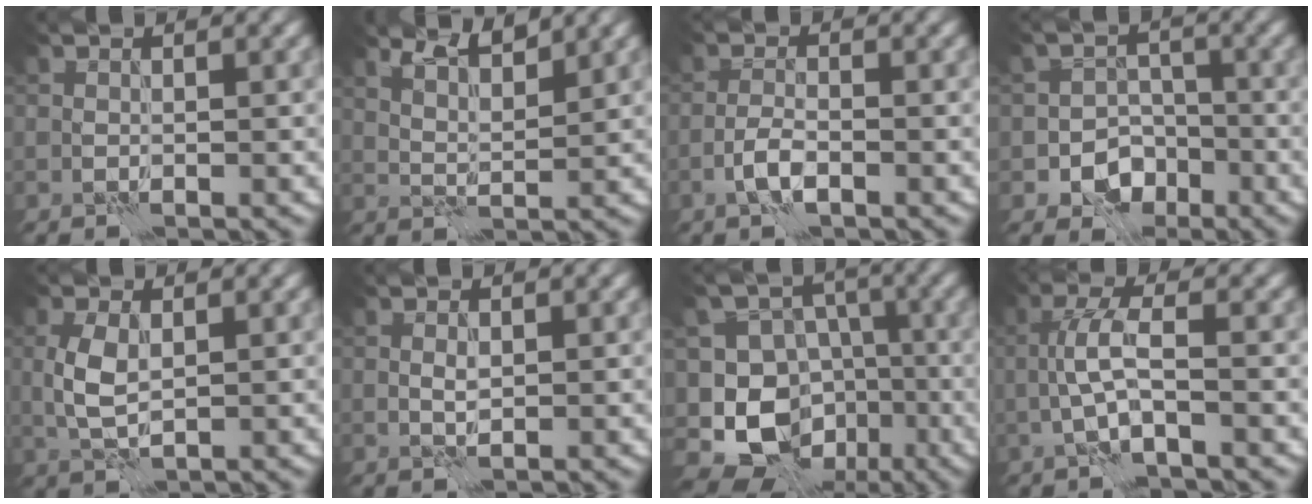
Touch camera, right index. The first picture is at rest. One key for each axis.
{"total": 4.0, "fx": 3.1, "fy": 0.9, "fz": 2.3, "tx": -0.037, "ty": 0.004, "tz": 0.049}
{"total": 2.2, "fx": -1.2, "fy": 0.7, "fz": 1.7, "tx": -0.036, "ty": 0.004, "tz": -0.027}
{"total": 4.2, "fx": -2.1, "fy": 3.2, "fz": 1.7, "tx": -0.016, "ty": 0.000, "tz": -0.039}
{"total": 3.1, "fx": 0.4, "fy": 1.6, "fz": 2.6, "tx": -0.061, "ty": 0.002, "tz": 0.011}
{"total": 0.8, "fx": 0.3, "fy": 0.2, "fz": 0.7, "tx": -0.014, "ty": 0.000, "tz": 0.005}
{"total": 11.0, "fx": -4.2, "fy": 9.4, "fz": 4.0, "tx": -0.062, "ty": -0.003, "tz": -0.080}
{"total": 3.4, "fx": -0.9, "fy": 0.7, "fz": 3.2, "tx": -0.069, "ty": 0.012, "tz": -0.024}